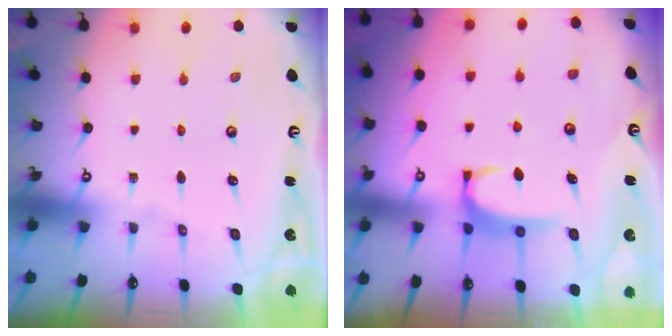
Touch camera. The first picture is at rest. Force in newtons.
{"total": 2.8, "press": 2.8, "slide": 0.4}